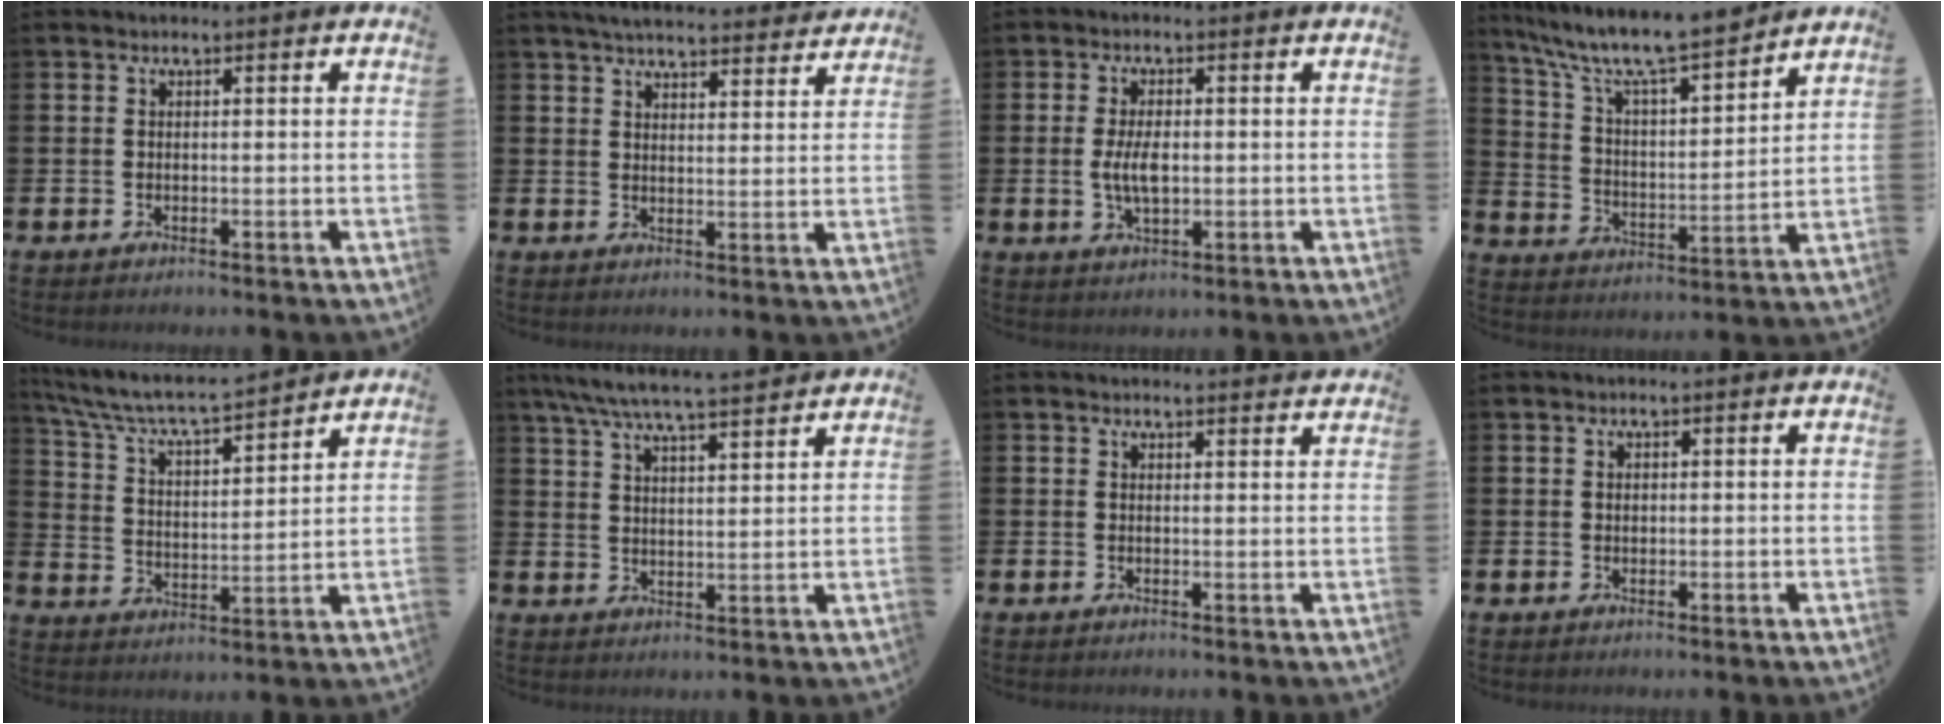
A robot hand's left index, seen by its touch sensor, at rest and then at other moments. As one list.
[{"total": 5.1, "force": [4.9, 0.7, 1.1], "torque": [-0.025, -0.028, 0.085]}, {"total": 4.6, "force": [0.0, 2.2, 4.0], "torque": [-0.075, 0.001, -0.006]}, {"total": 9.8, "force": [8.9, 1.3, 3.9], "torque": [-0.108, -0.063, 0.150]}, {"total": 7.0, "force": [6.6, 0.6, 2.3], "torque": [-0.079, -0.052, 0.110]}, {"total": 6.9, "force": [6.4, 0.4, 2.5], "torque": [-0.066, -0.033, 0.113]}, {"total": 1.3, "force": [1.3, -0.1, 0.0], "torque": [0.007, -0.010, 0.022]}, {"total": 0.5, "force": [0.2, 0.4, 0.2], "torque": [0.004, 0.001, 0.001]}]